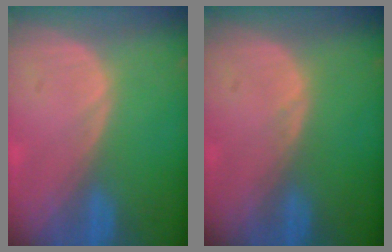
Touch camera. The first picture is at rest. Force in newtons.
{"total": 0.5, "press": 0.5, "slide": 0.0}